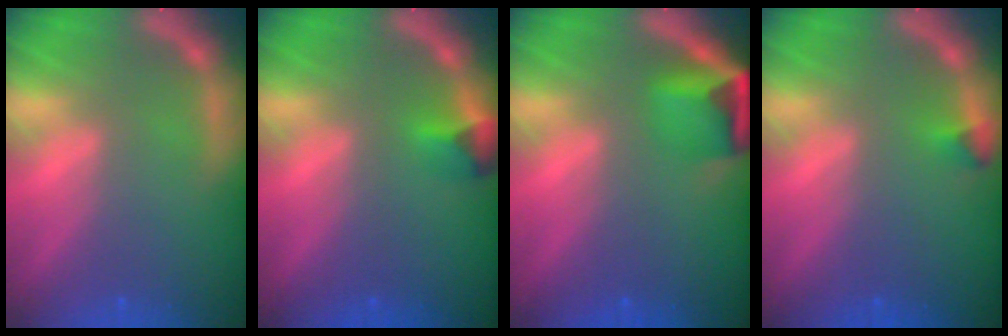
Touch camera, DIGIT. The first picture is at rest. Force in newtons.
{"total": 1.9}
{"total": 4.9}
{"total": 0.9}